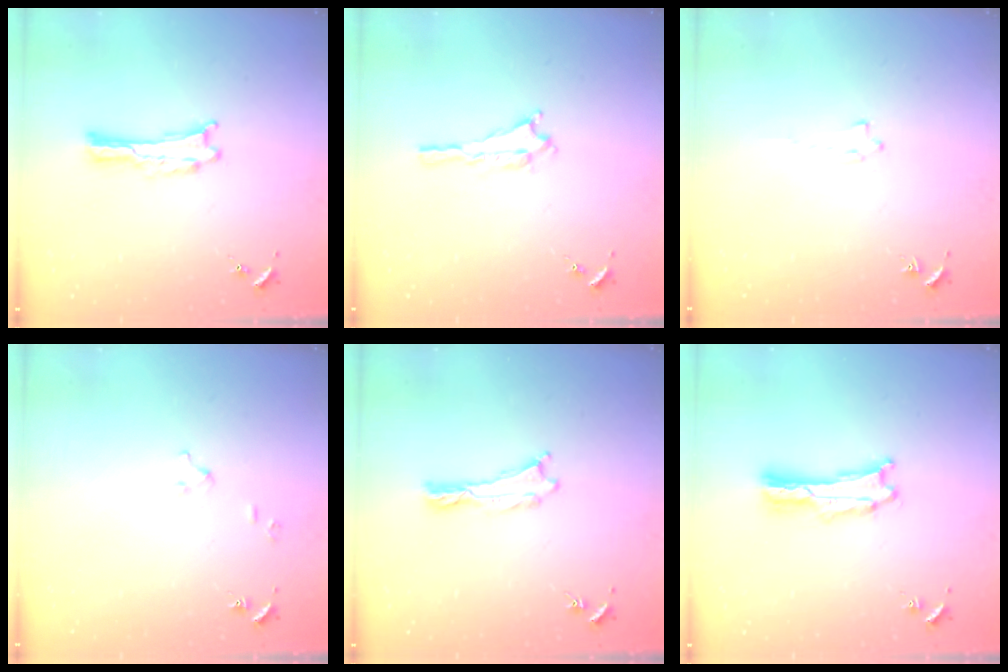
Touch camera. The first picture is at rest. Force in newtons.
{"total": 1.4, "press": 1.4, "slide": 0.2}
{"total": 0.8, "press": 0.7, "slide": 0.2}
{"total": 2.6, "press": 2.6, "slide": 0.3}
{"total": 0.0}
{"total": 1.4, "press": 1.3, "slide": 0.2}